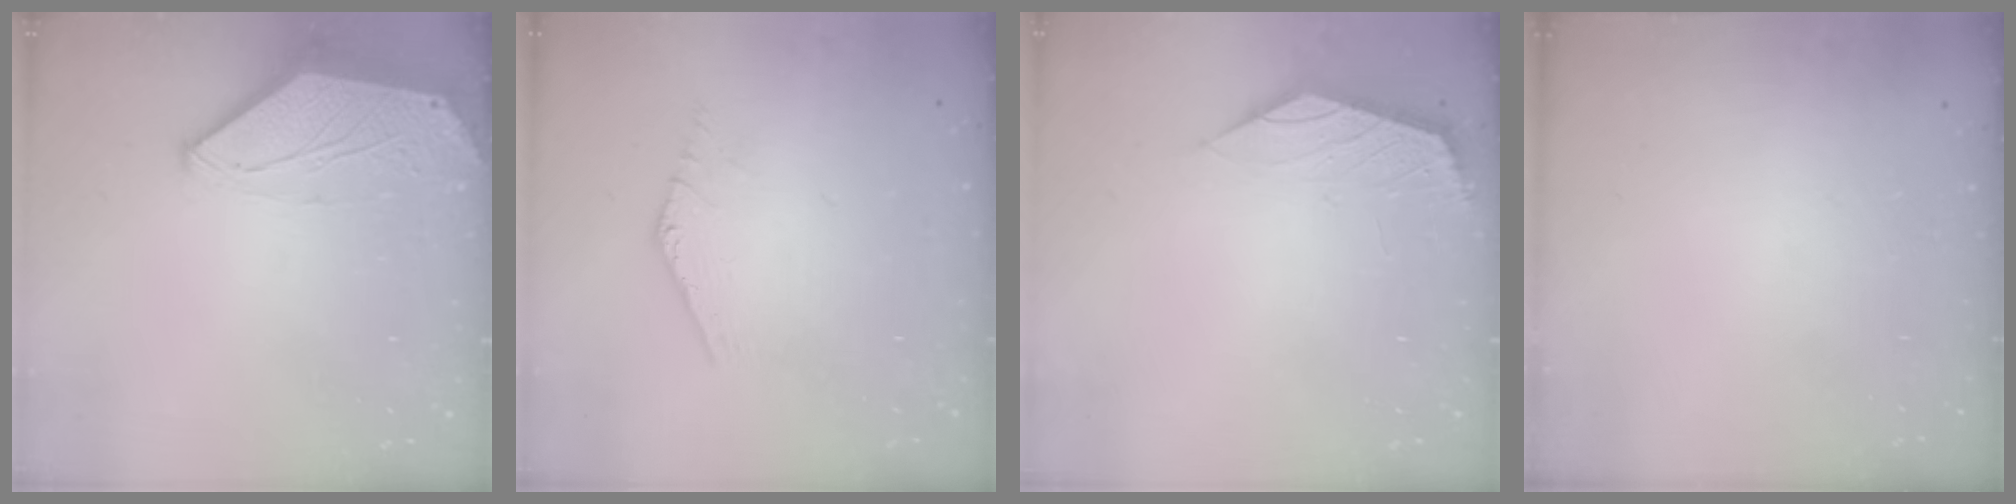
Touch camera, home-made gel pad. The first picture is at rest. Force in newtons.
{"total": 0.7, "press": 0.7, "slide": 0.3}
{"total": 0.8, "press": 0.7, "slide": 0.3}
{"total": 0.0}